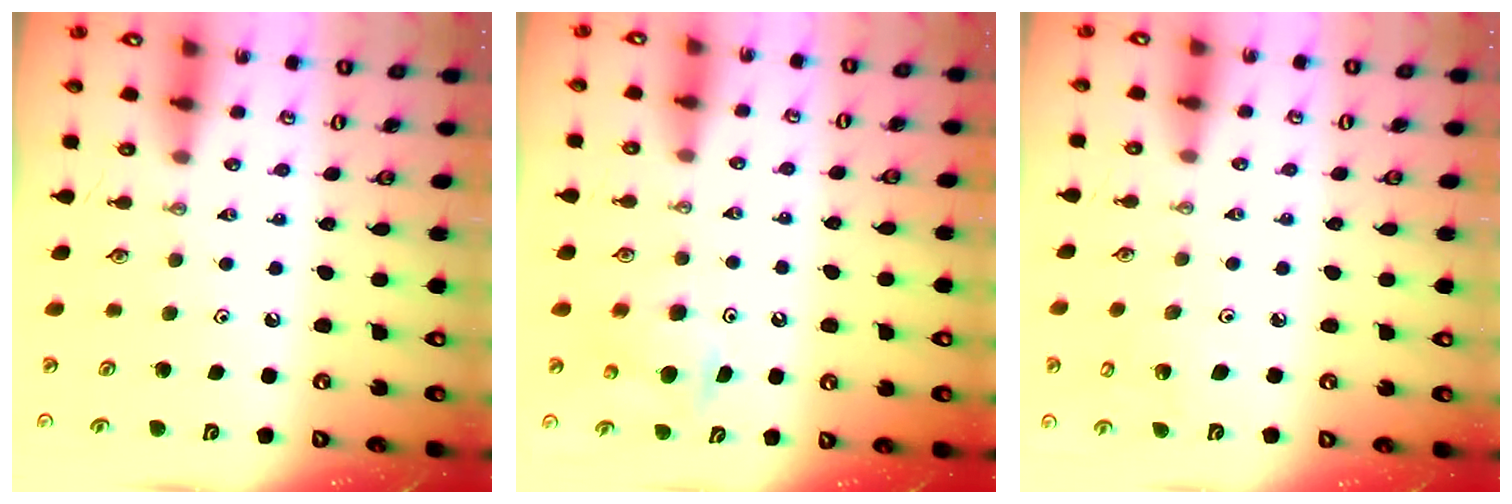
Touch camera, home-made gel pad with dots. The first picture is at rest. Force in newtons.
{"total": 7.0, "press": 6.9, "slide": 0.5}
{"total": 4.9, "press": 4.5, "slide": 2.0}